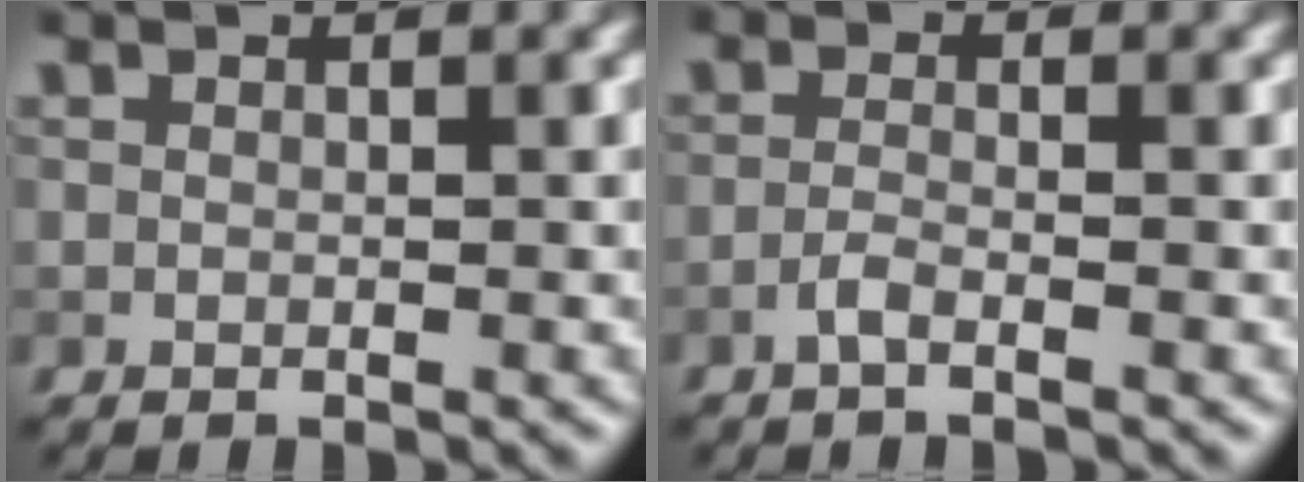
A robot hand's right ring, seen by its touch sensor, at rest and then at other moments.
{"total": 1.4, "force": [-0.9, 0.3, 1.1], "torque": [-0.022, 0.004, -0.023]}